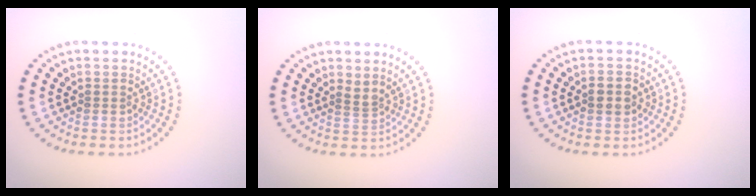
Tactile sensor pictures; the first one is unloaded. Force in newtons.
{"total": 1.0, "press": 0.6, "slide": 0.8}
{"total": 1.9, "press": 1.9, "slide": 0.1}